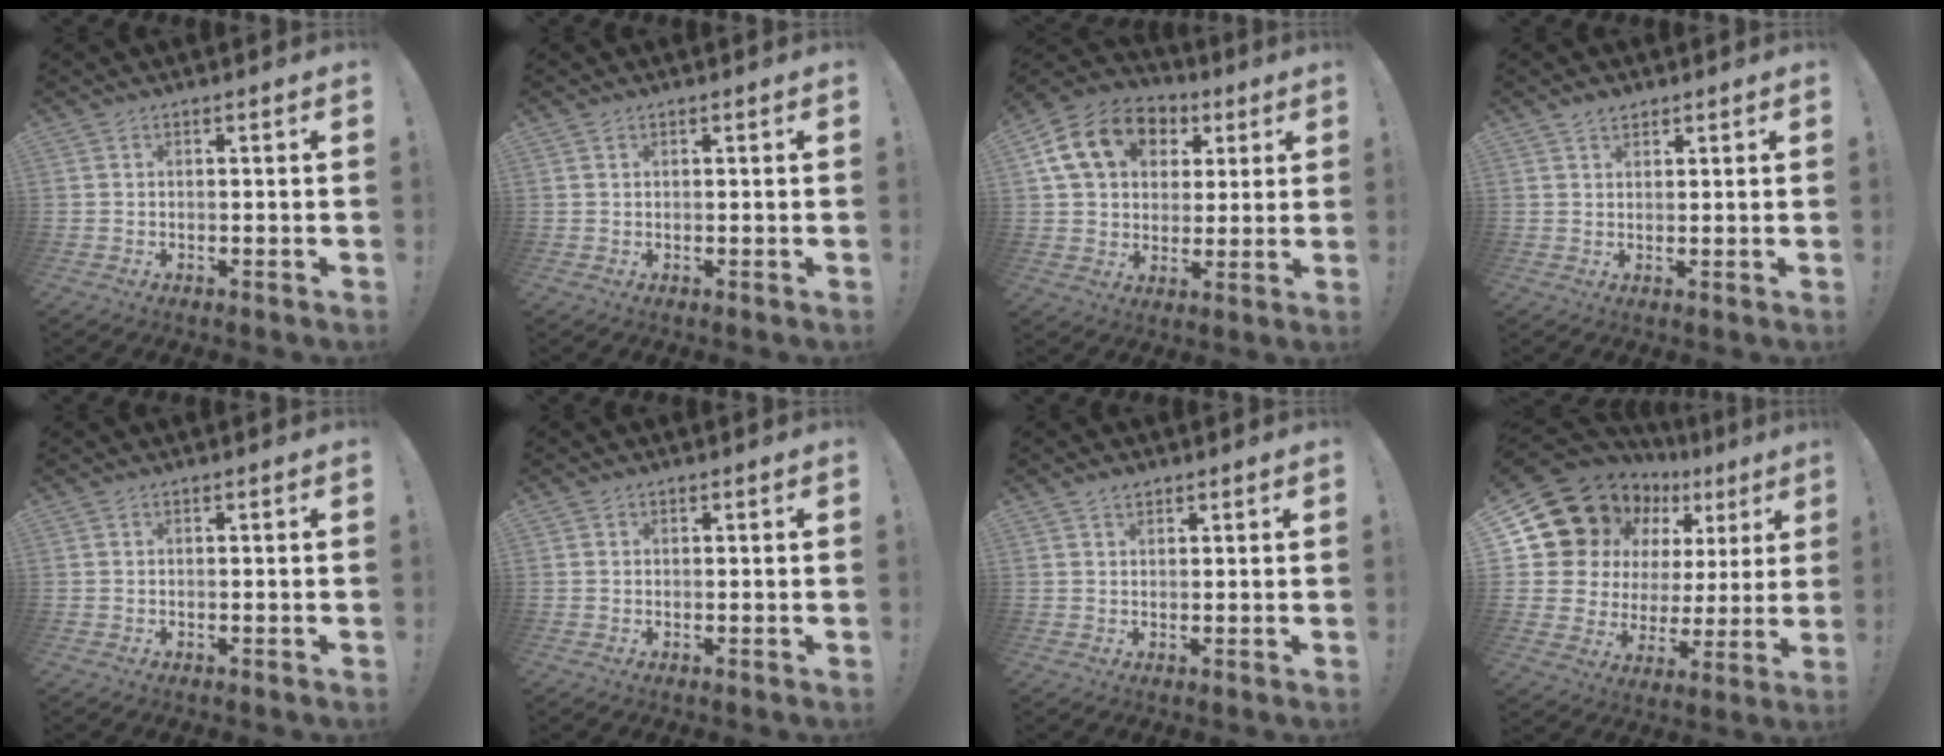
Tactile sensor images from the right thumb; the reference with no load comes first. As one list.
[{"total": 0.7, "force": [0.5, 0.5, 0.1], "torque": [0.004, -0.003, 0.008]}, {"total": 18.2, "force": [6.9, 13.8, 9.7], "torque": [-0.141, -0.014, 0.137]}, {"total": 2.5, "force": [1.9, 1.4, 0.7], "torque": [-0.007, -0.010, 0.035]}, {"total": 0.0}, {"total": 0.5, "force": [0.3, 0.4, -0.2], "torque": [0.009, -0.003, 0.005]}, {"total": 1.9, "force": [1.5, 1.0, 0.8], "torque": [-0.013, -0.006, 0.028]}, {"total": 16.5, "force": [11.9, 9.2, 6.8], "torque": [-0.111, -0.093, 0.235]}]